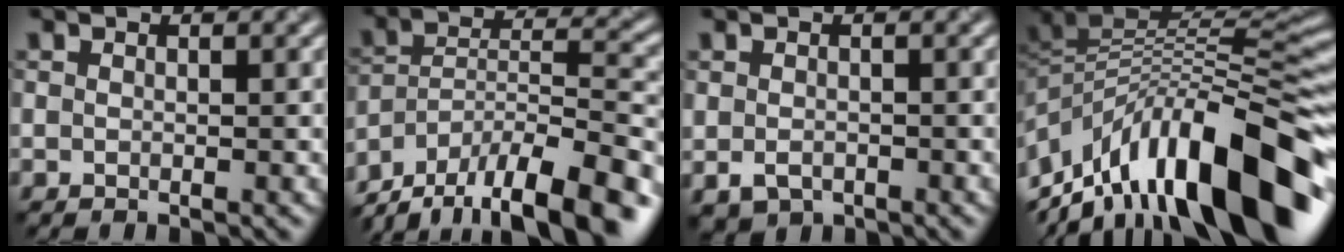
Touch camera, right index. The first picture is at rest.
{"total": 14.5, "force": [-11.4, 5.0, 7.4], "torque": [-0.141, 0.001, -0.178]}
{"total": 2.1, "force": [-0.9, 1.5, 1.2], "torque": [-0.025, -0.011, -0.013]}
{"total": 14.2, "force": [-4.5, 5.8, 12.1], "torque": [-0.190, 0.026, -0.076]}